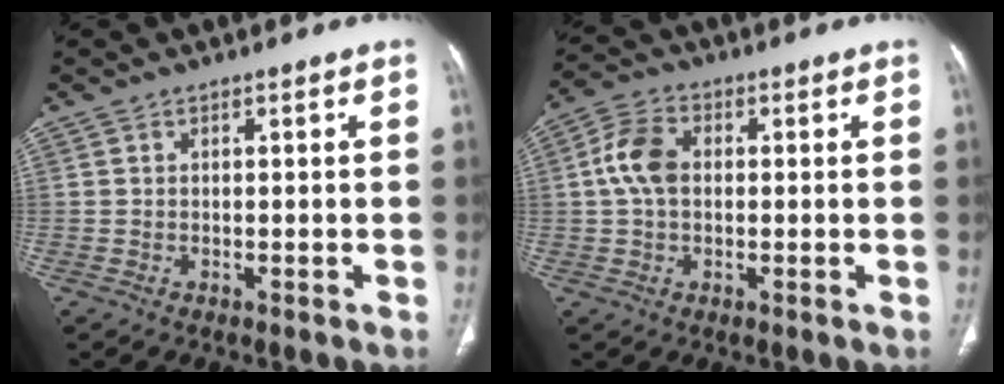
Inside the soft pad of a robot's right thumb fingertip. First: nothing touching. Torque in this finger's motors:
{"motor_torque": [-0.02, 0.42, -0.17, 0.12, 0.07]}